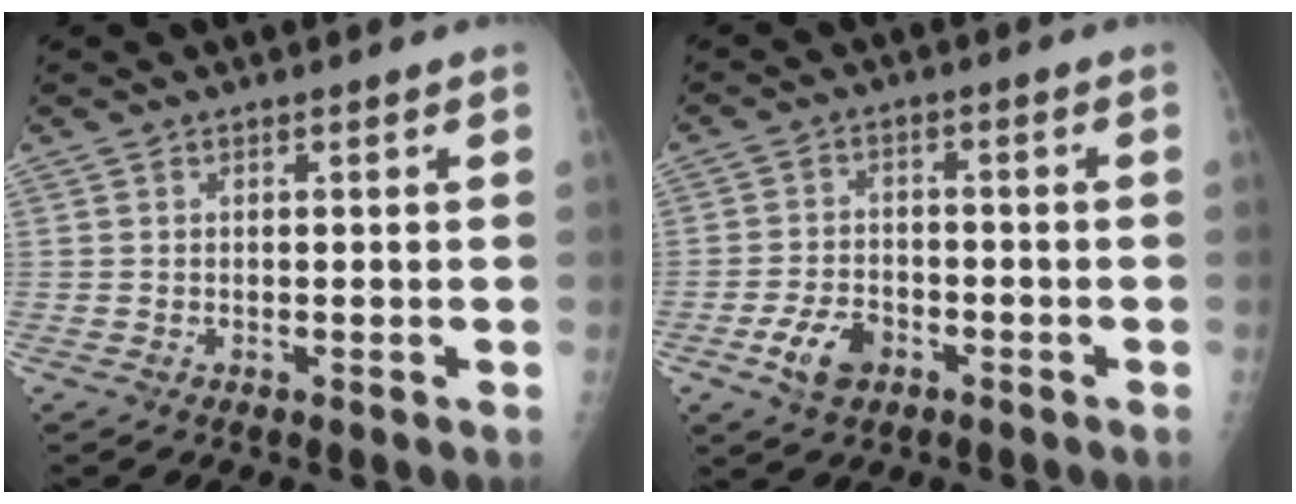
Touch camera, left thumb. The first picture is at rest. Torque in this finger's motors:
{"motor_torque": [0.18, 0.22, 0.59, 0.20, 0.05]}